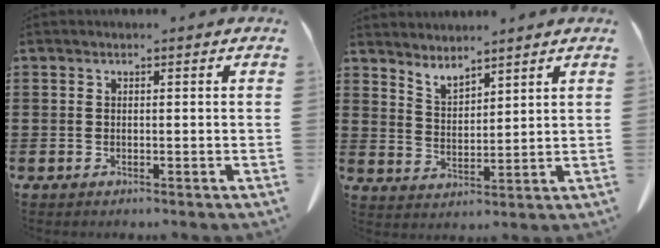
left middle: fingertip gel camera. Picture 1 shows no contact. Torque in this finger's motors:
{"motor_torque": [0.13, 0.05, 0.00, 0.01]}